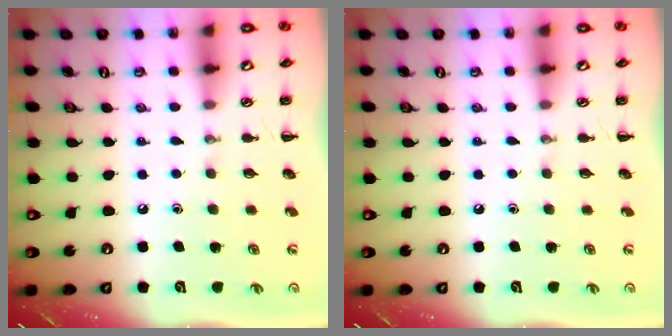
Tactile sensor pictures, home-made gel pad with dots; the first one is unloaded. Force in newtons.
{"total": 0.0}